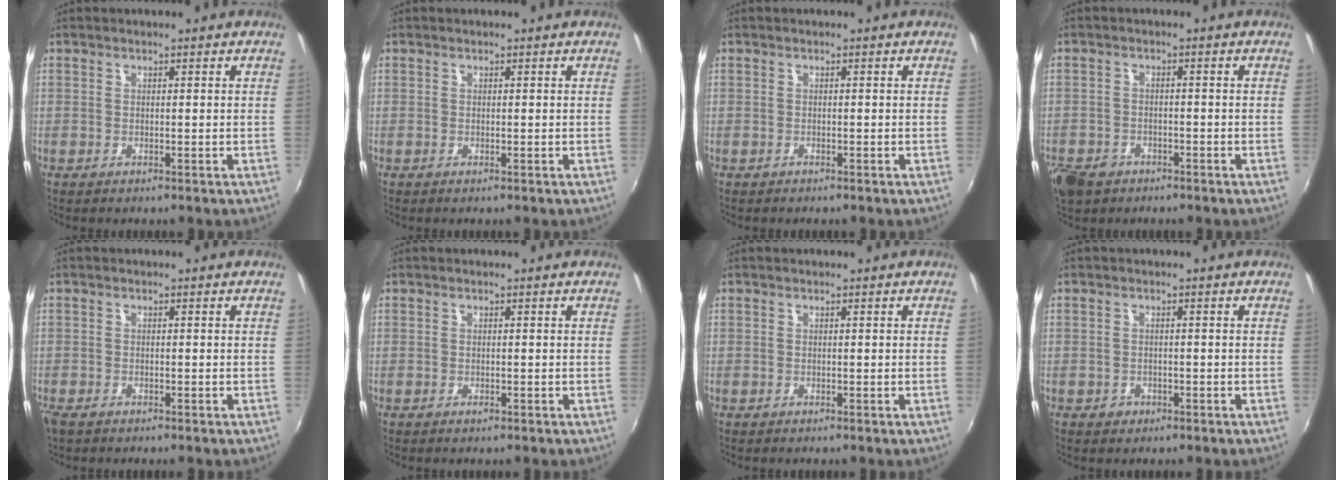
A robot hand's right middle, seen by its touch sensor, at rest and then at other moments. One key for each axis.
{"total": 0.0}
{"total": 0.5, "fx": -0.5, "fy": 0.2, "fz": 0.0, "tx": -0.002, "ty": -0.002, "tz": -0.009}
{"total": 8.4, "fx": -5.2, "fy": 5.5, "fz": 3.5, "tx": -0.106, "ty": -0.012, "tz": -0.091}
{"total": 2.0, "fx": -1.6, "fy": 0.8, "fz": 0.9, "tx": -0.022, "ty": -0.007, "tz": -0.031}
{"total": 0.5, "fx": -0.4, "fy": 0.3, "fz": 0.2, "tx": -0.004, "ty": -0.002, "tz": -0.007}
{"total": 0.0}
{"total": 1.7, "fx": -0.9, "fy": 1.4, "fz": 0.3, "tx": -0.008, "ty": -0.002, "tz": -0.012}